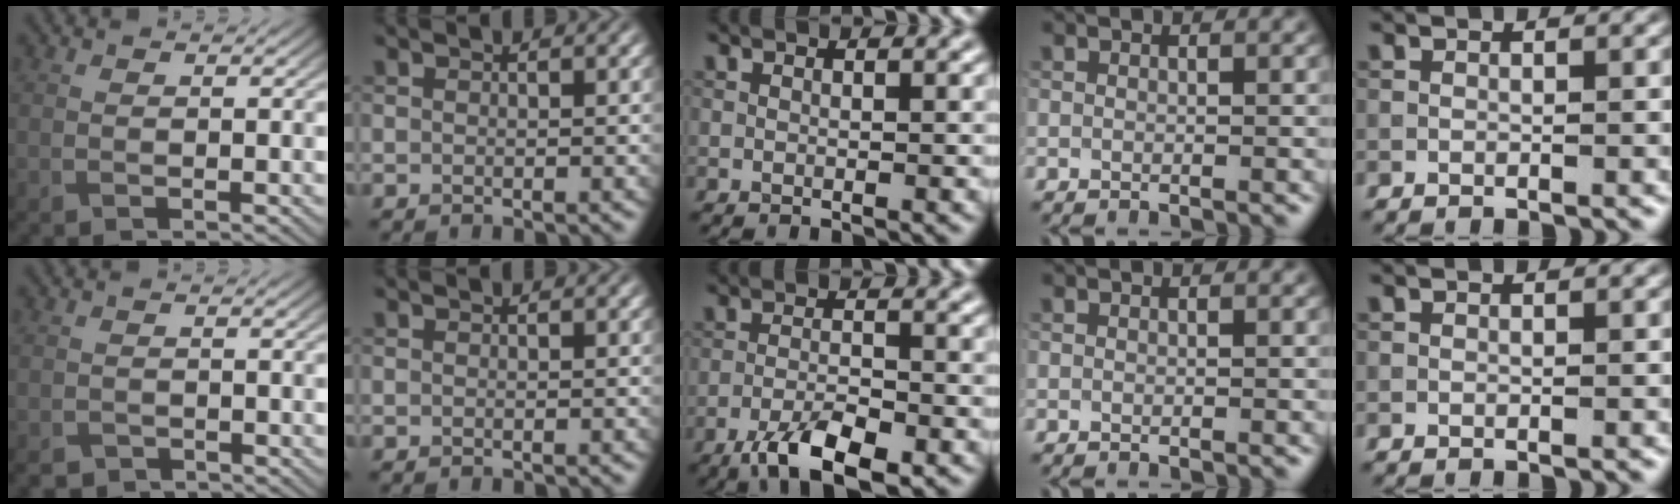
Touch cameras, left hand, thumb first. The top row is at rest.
{"thumb": {"total": 1.8, "force": [-1.5, 0.9, 0.2], "torque": [-0.002, -0.004, -0.032]}, "middle": {"total": 5.3, "force": [-3.3, 1.6, 3.8], "torque": [-0.070, -0.005, -0.060]}}